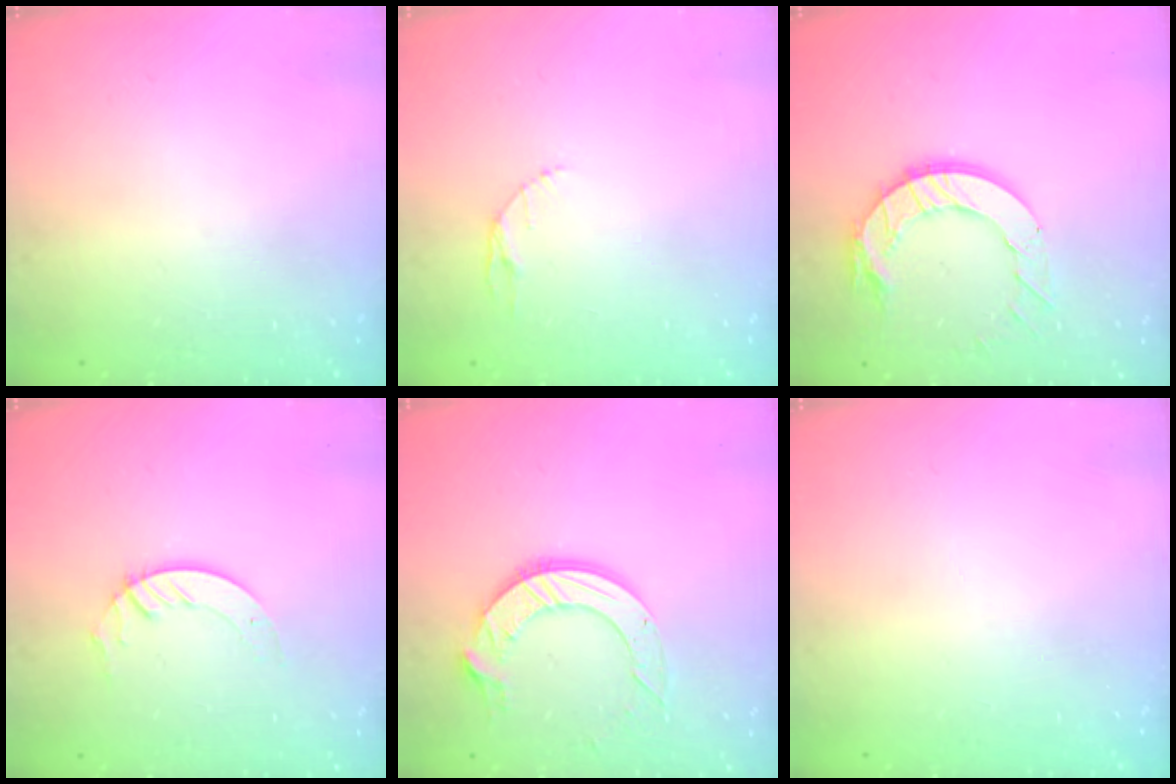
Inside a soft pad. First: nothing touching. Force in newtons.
{"total": 2.9, "press": 2.9, "slide": 0.4}
{"total": 11.5, "press": 11.4, "slide": 1.2}
{"total": 3.4, "press": 3.4, "slide": 0.3}
{"total": 11.3, "press": 11.2, "slide": 1.1}
{"total": 0.0}